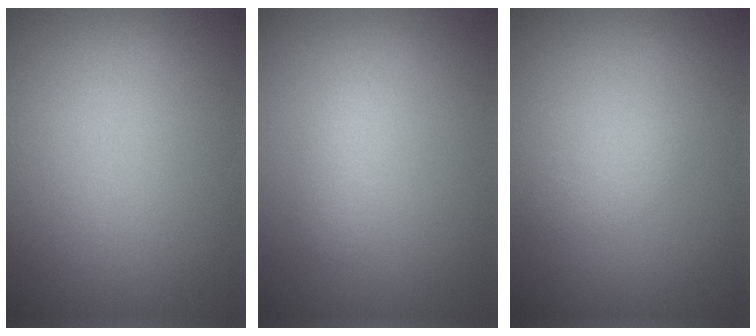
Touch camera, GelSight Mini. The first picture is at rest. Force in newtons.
{"total": 1.4, "press": 1.4, "slide": 0.1}
{"total": 1.2, "press": 1.2, "slide": 0.1}